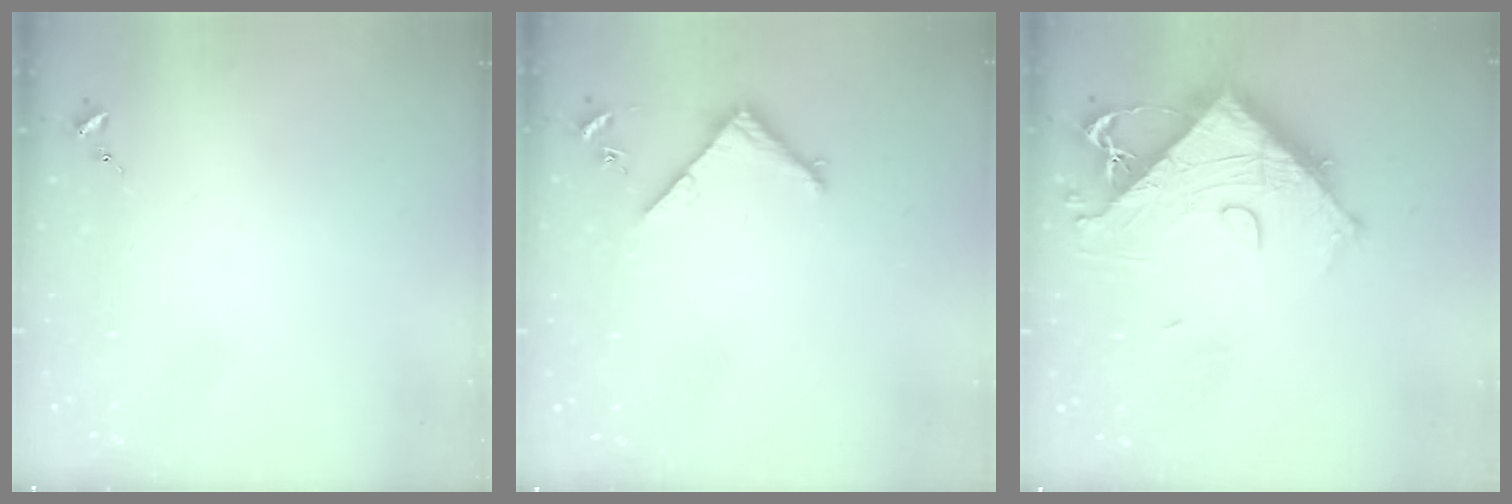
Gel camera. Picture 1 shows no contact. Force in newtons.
{"total": 3.6, "press": 3.6, "slide": 0.3}
{"total": 13.1, "press": 13.0, "slide": 1.5}